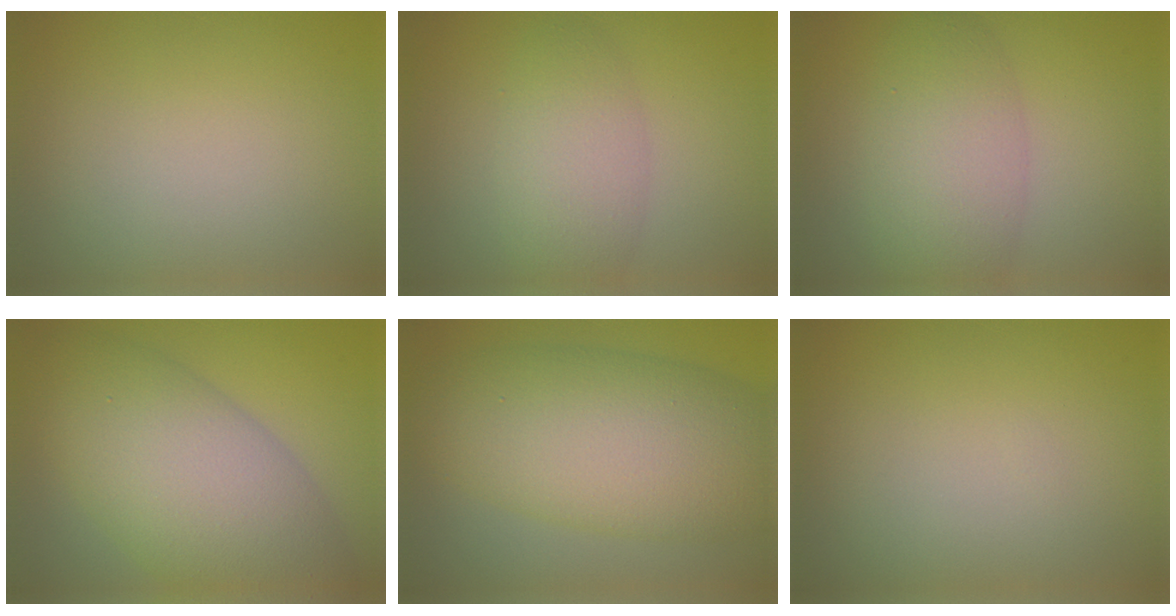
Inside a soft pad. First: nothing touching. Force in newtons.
{"total": 4.0, "press": 4.0, "slide": 0.1}
{"total": 5.0, "press": 5.0, "slide": 0.3}
{"total": 10.1, "press": 10.1, "slide": 0.2}
{"total": 11.0, "press": 11.0, "slide": 0.0}
{"total": 0.0}